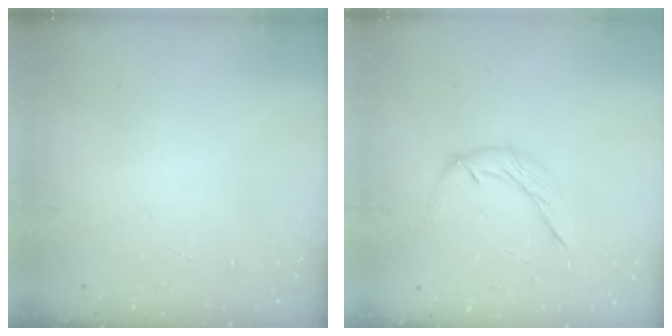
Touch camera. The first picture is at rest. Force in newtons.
{"total": 6.8, "press": 6.8, "slide": 0.7}